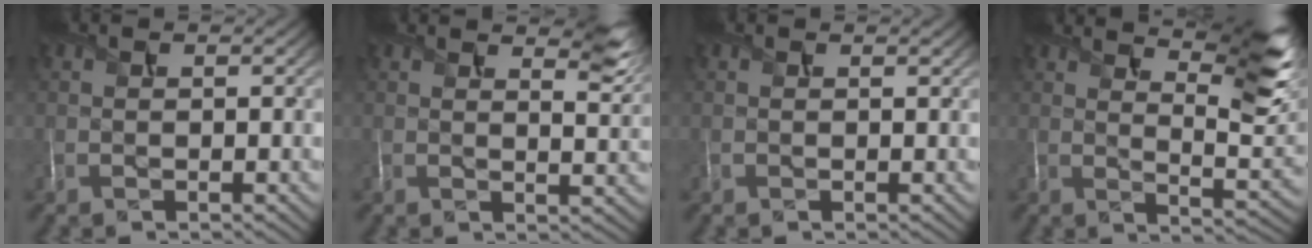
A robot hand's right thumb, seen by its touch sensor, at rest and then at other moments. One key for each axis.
{"total": 5.1, "fx": 3.8, "fy": 1.1, "fz": 3.1, "tx": -0.051, "ty": -0.003, "tz": 0.066}
{"total": 0.5, "fx": 0.4, "fy": 0.3, "fz": 0.1, "tx": -0.004, "ty": -0.003, "tz": 0.005}
{"total": 11.0, "fx": 7.4, "fy": 2.2, "fz": 7.8, "tx": -0.132, "ty": -0.001, "tz": 0.121}